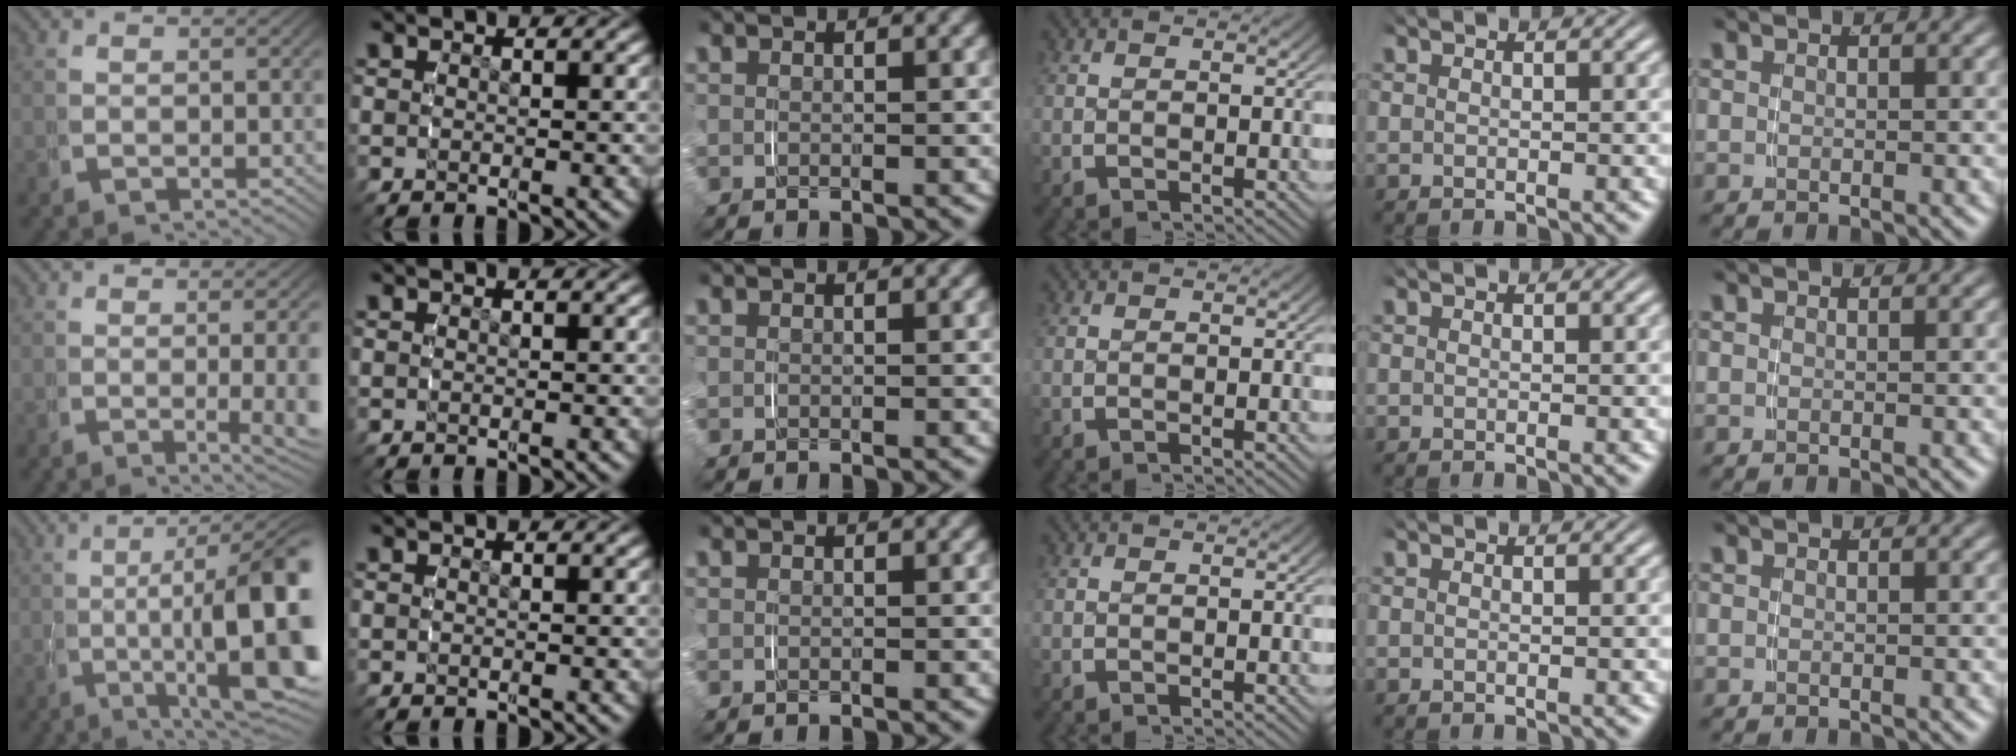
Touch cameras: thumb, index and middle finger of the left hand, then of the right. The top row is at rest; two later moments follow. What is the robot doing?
{"motion": "grasp_and_lifting", "object": "pencil case"}